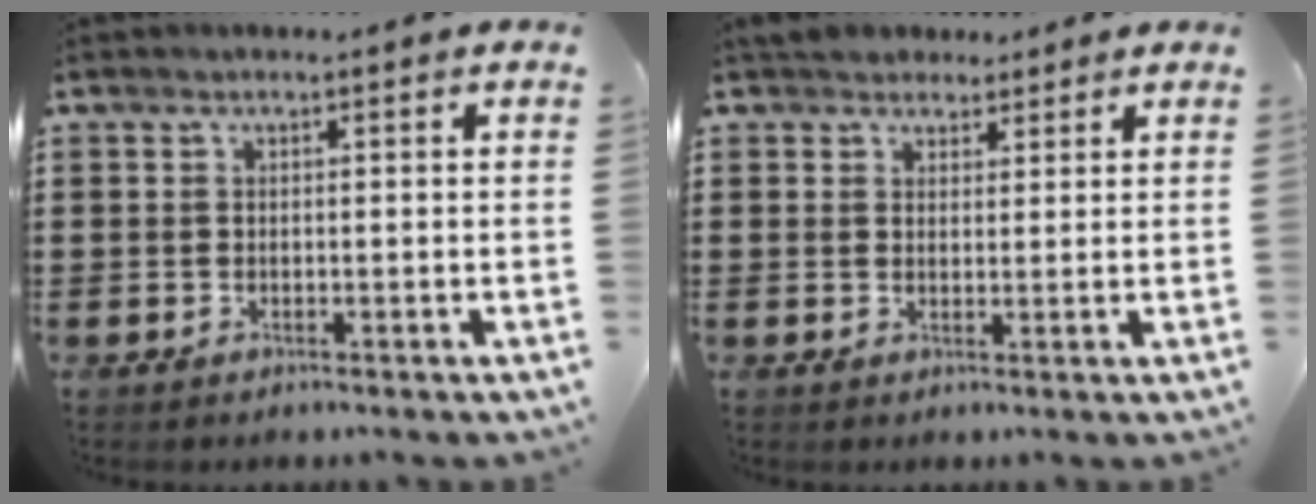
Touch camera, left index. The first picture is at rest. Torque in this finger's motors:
{"motor_torque": [-0.10, -0.07, 0.00, -0.05]}